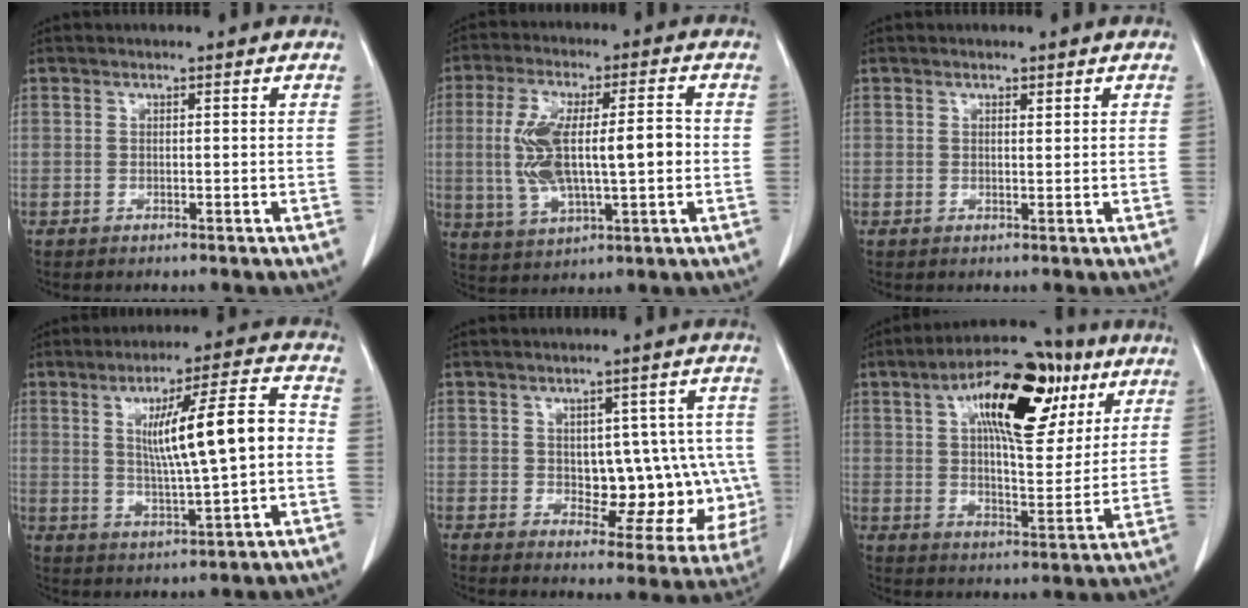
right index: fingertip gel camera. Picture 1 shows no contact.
{"total": 13.2, "force": [-0.2, 4.0, 12.6], "torque": [-0.252, 0.015, 0.006]}
{"total": 1.7, "force": [1.3, 0.5, 0.9], "torque": [-0.016, -0.008, 0.024]}
{"total": 12.1, "force": [0.6, 1.1, 12.0], "torque": [-0.192, 0.016, 0.015]}
{"total": 12.7, "force": [-0.6, 6.8, 10.7], "torque": [-0.115, 0.021, 0.013]}
{"total": 18.9, "force": [8.5, 7.1, 15.3], "torque": [-0.240, 0.033, 0.134]}